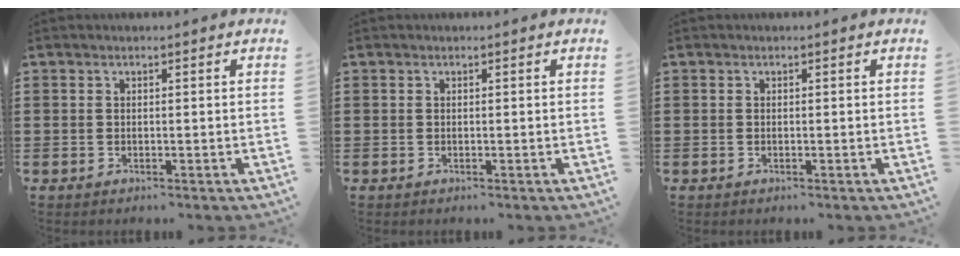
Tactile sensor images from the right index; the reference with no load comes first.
{"total": 0.0}
{"total": 0.0}